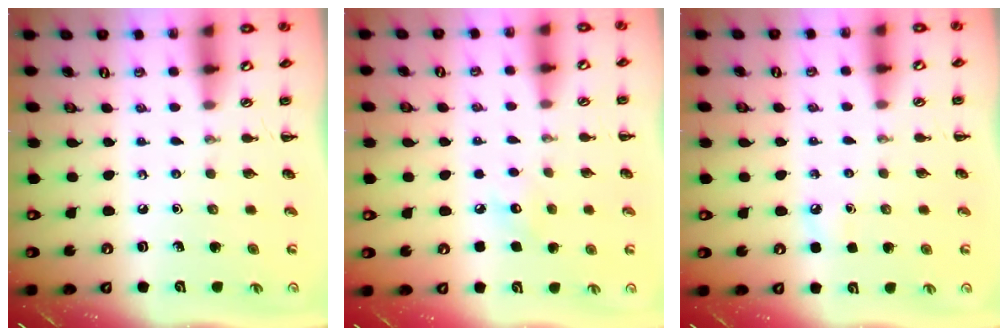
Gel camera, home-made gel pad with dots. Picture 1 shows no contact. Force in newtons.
{"total": 6.7, "press": 6.5, "slide": 1.7}
{"total": 2.8, "press": 2.6, "slide": 1.0}